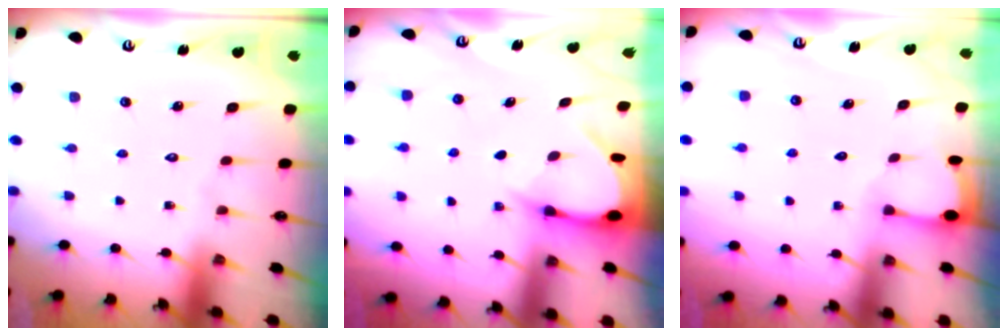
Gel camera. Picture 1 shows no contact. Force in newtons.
{"total": 3.6, "press": 3.6, "slide": 0.2}
{"total": 1.7, "press": 1.7, "slide": 0.2}